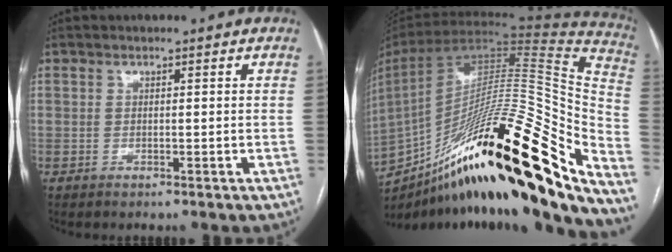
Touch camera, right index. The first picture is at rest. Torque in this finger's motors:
{"motor_torque": [1.16, -0.98, 1.05, 0.21]}